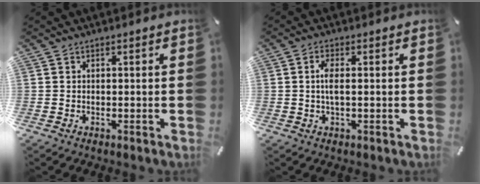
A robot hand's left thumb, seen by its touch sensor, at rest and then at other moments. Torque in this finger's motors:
{"motor_torque": [-0.16, 0.12, -0.02, 0.05, 0.07]}